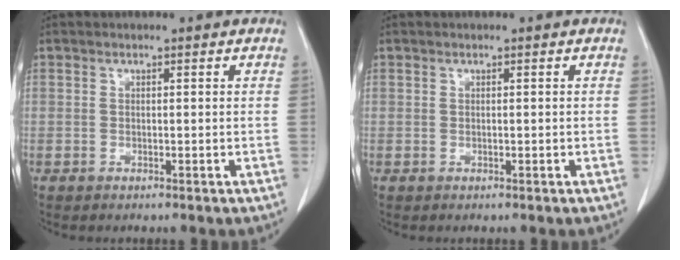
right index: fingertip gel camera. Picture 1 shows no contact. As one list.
[{"total": 0.6, "force": [-0.1, 0.3, 0.5], "torque": [-0.015, 0.003, 0.001]}]